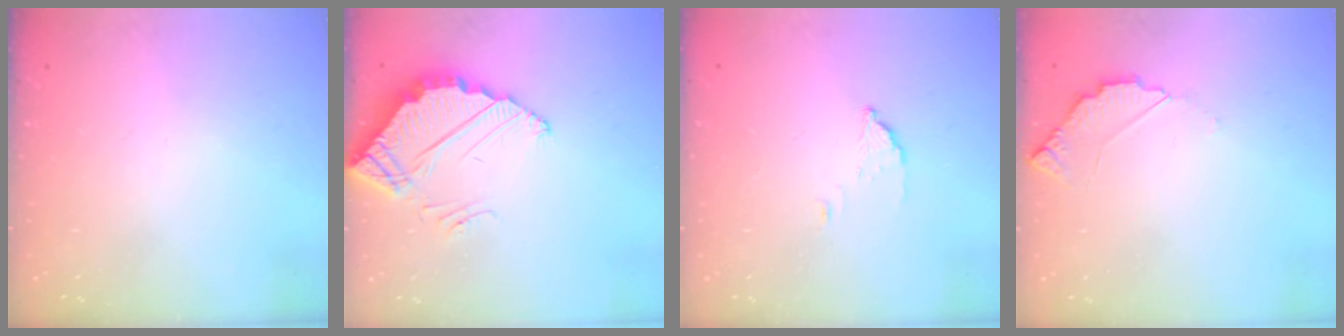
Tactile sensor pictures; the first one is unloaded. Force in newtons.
{"total": 4.0, "press": 4.0, "slide": 0.1}
{"total": 2.2, "press": 2.2, "slide": 0.2}
{"total": 3.5, "press": 3.5, "slide": 0.3}